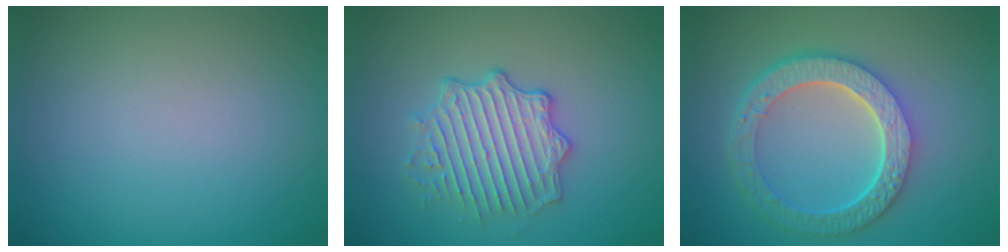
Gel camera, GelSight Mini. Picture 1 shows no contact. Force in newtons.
{"total": 4.2, "press": 3.8, "slide": 1.7}
{"total": 6.4, "press": 4.7, "slide": 4.2}